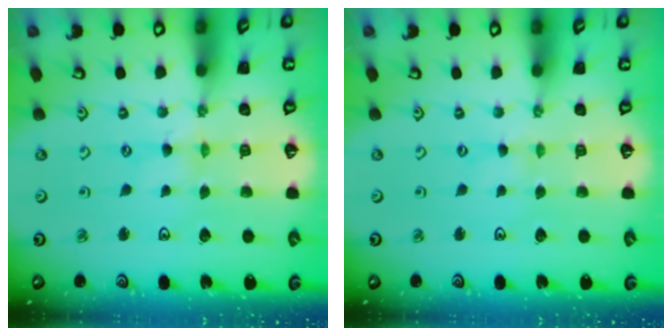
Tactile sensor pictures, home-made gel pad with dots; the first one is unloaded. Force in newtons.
{"total": 0.0}